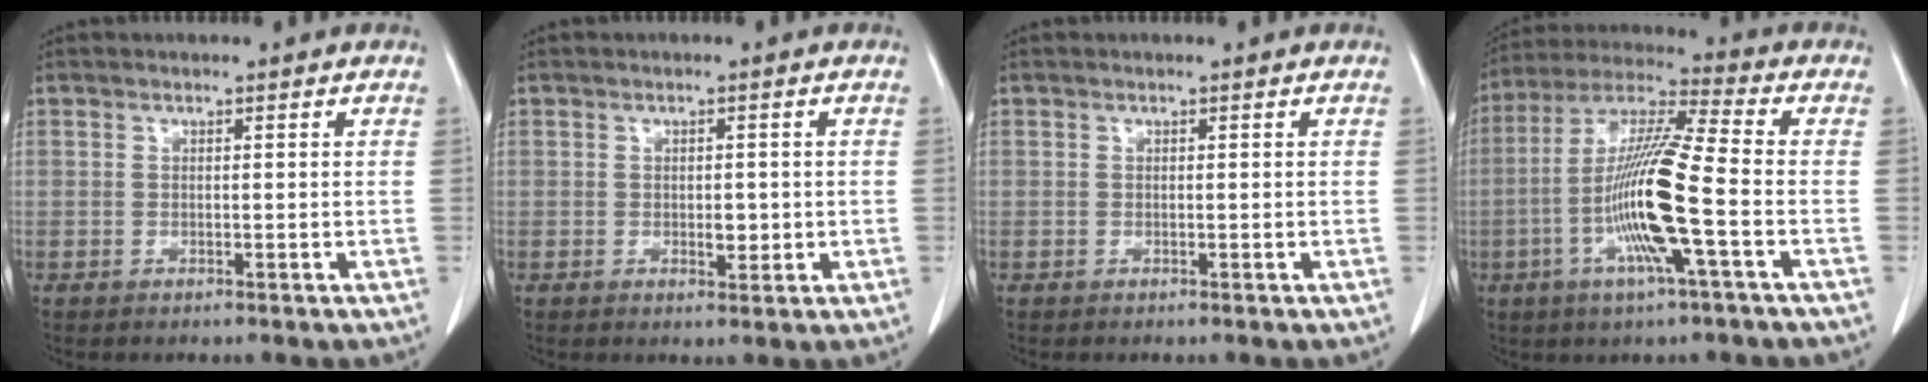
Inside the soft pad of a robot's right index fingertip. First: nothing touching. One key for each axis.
{"total": 2.4, "fx": -0.3, "fy": 1.3, "fz": 2.1, "tx": -0.029, "ty": -0.001, "tz": 0.000}
{"total": 0.0}
{"total": 15.0, "fx": -3.8, "fy": 0.1, "fz": 14.5, "tx": -0.290, "ty": -0.005, "tz": -0.082}